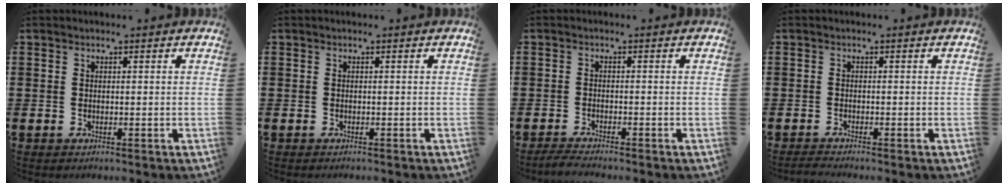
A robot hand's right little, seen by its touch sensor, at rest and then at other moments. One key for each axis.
{"total": 0.0}
{"total": 1.5, "fx": -1.3, "fy": 0.0, "fz": 0.6, "tx": -0.012, "ty": 0.001, "tz": -0.026}
{"total": 1.1, "fx": -1.0, "fy": -0.1, "fz": 0.5, "tx": -0.007, "ty": -0.001, "tz": -0.019}